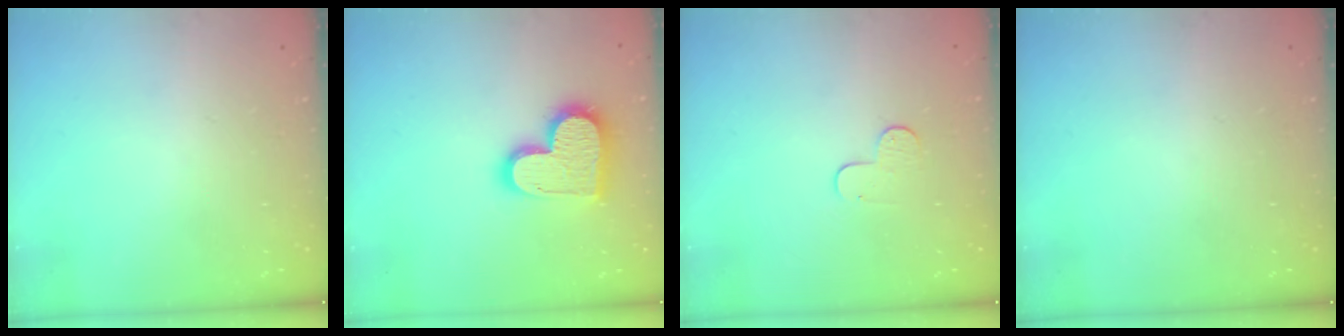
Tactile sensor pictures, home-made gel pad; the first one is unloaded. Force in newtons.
{"total": 16.6, "press": 16.5, "slide": 1.2}
{"total": 5.1, "press": 5.1, "slide": 0.5}
{"total": 0.0}